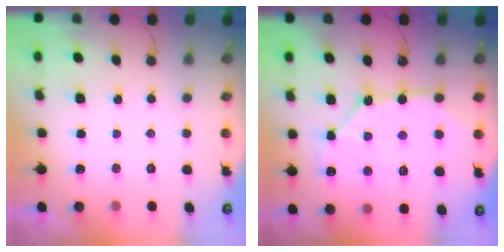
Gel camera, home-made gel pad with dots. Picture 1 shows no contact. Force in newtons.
{"total": 12.3, "press": 12.2, "slide": 1.3}